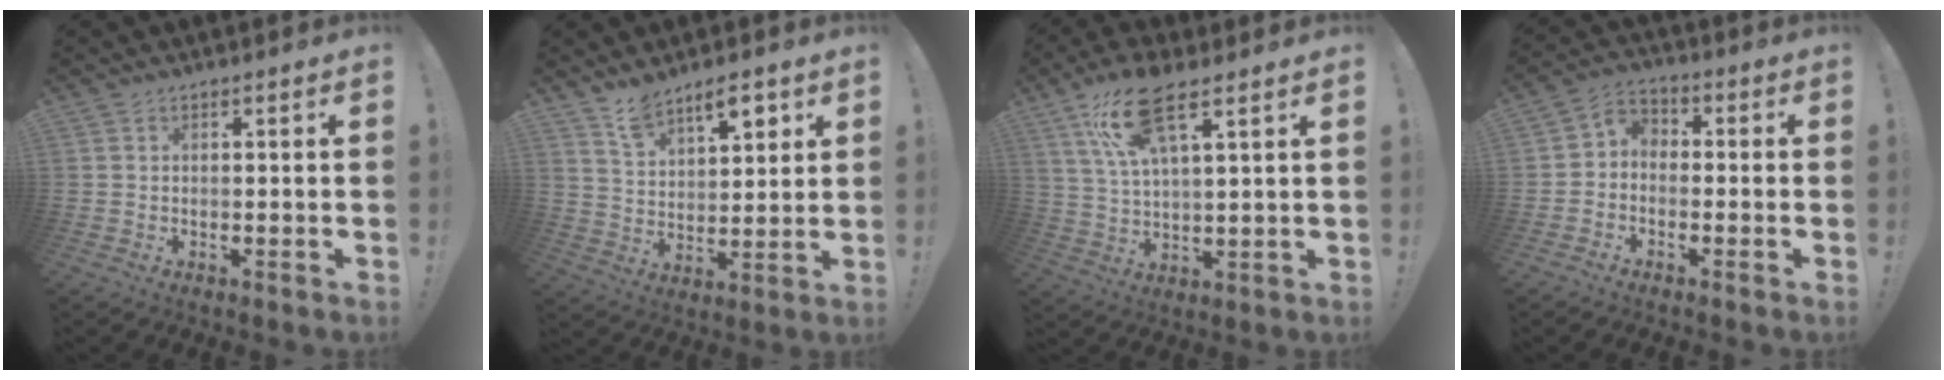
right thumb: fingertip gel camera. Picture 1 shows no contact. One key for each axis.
{"total": 9.9, "fx": 7.3, "fy": 4.5, "fz": 5.0, "tx": -0.075, "ty": -0.043, "tz": 0.133}
{"total": 14.7, "fx": 8.6, "fy": 4.8, "fz": 11.0, "tx": -0.199, "ty": -0.024, "tz": 0.149}
{"total": 5.1, "fx": -3.0, "fy": 3.7, "fz": 1.9, "tx": -0.035, "ty": 0.022, "tz": -0.053}